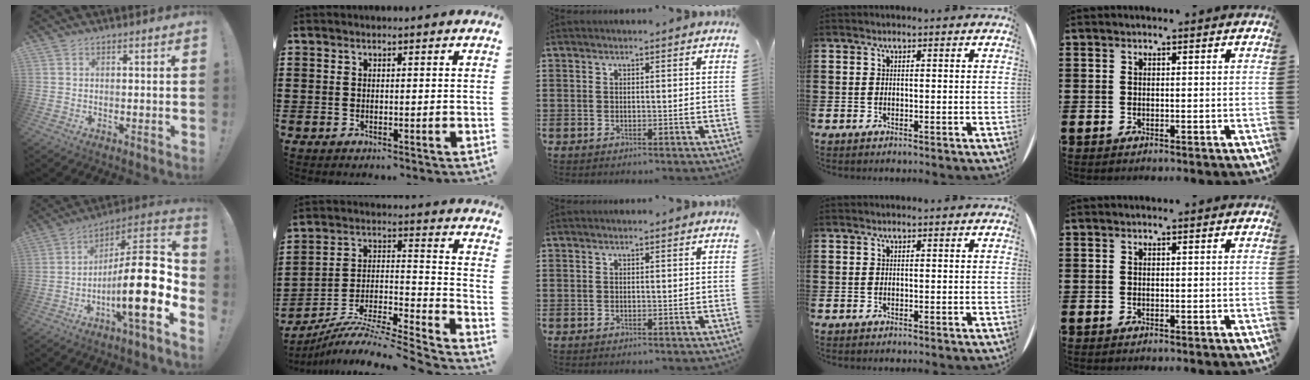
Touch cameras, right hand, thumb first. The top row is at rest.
{"thumb": {"total": 21.8, "force": [-4.5, 4.8, 20.8], "torque": [-0.353, 0.021, -0.075]}, "index": {"total": 8.0, "force": [-7.3, 0.1, 3.1], "torque": [-0.052, -0.002, -0.151]}}